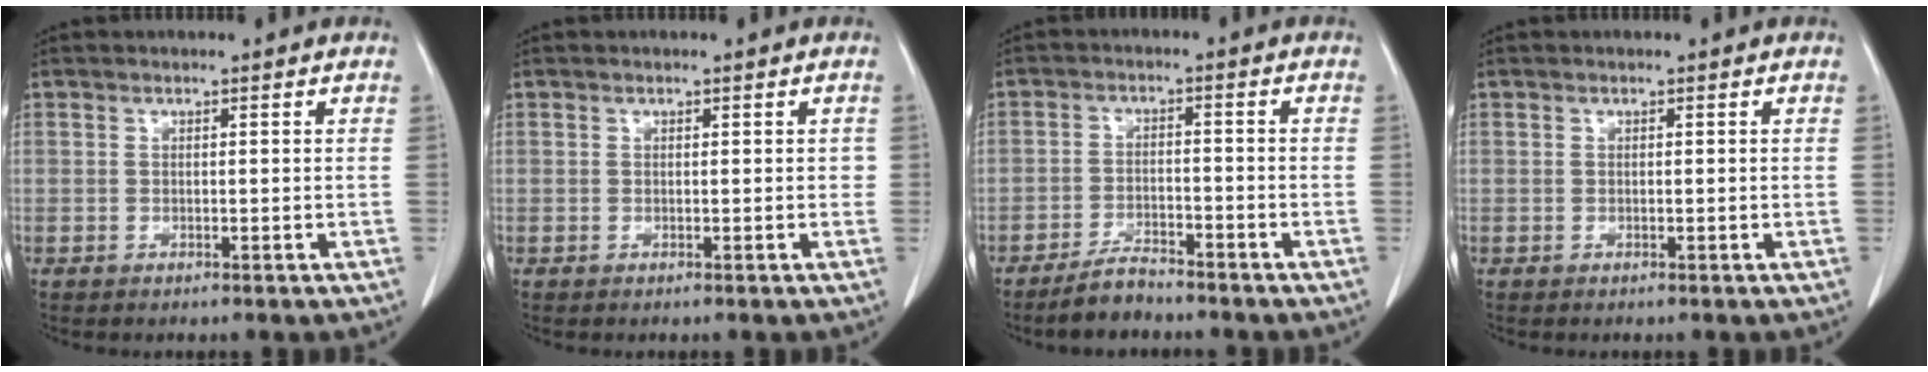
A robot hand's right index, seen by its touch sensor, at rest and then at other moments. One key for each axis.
{"total": 0.7, "fx": 0.1, "fy": 0.6, "fz": 0.4, "tx": 0.006, "ty": 0.005, "tz": 0.000}
{"total": 4.5, "fx": -4.1, "fy": 0.9, "fz": 1.7, "tx": -0.037, "ty": -0.007, "tz": -0.074}
{"total": 0.0}